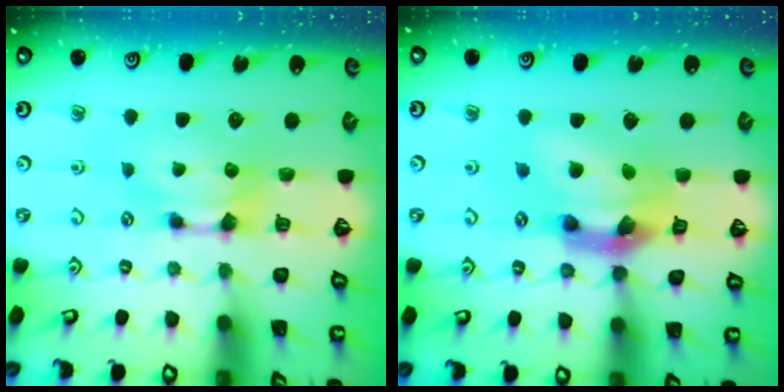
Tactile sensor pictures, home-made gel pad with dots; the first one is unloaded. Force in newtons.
{"total": 7.7, "press": 7.3, "slide": 2.4}